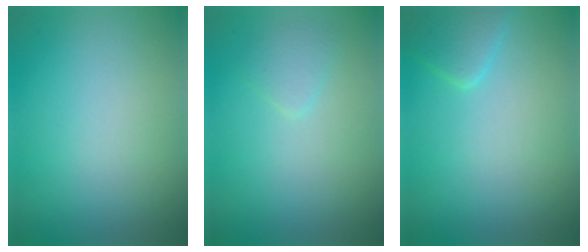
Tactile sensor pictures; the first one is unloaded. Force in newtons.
{"total": 1.2, "press": 1.2, "slide": 0.1}
{"total": 1.8, "press": 1.8, "slide": 0.1}